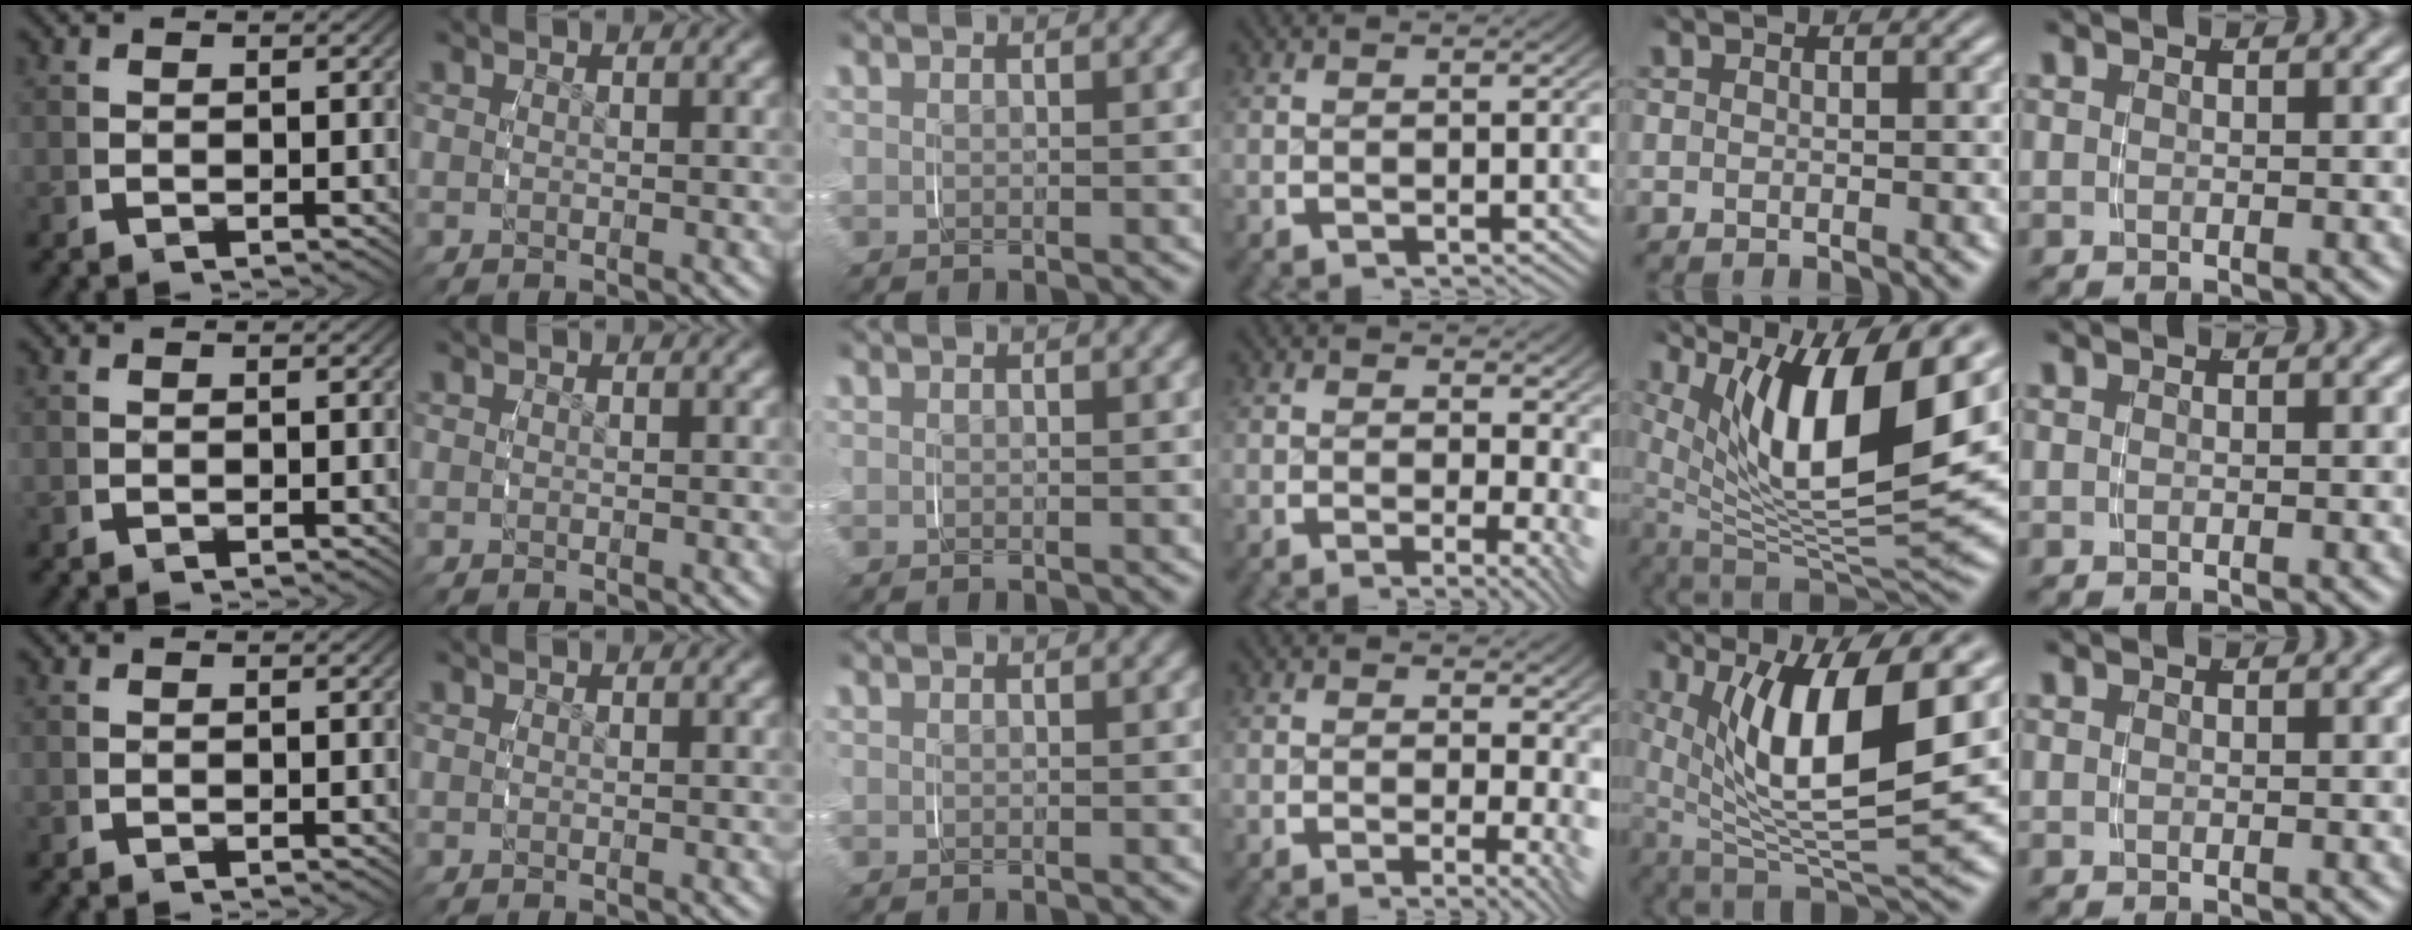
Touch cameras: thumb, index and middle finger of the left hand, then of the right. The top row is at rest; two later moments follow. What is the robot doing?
{"motion": "grasp_and_lifting", "object": "jewelry box"}